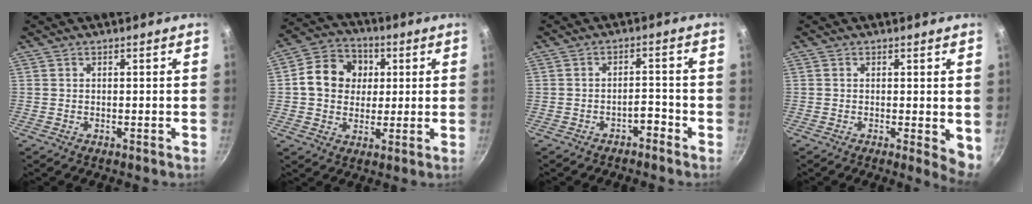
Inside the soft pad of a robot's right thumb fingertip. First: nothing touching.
{"total": 11.8, "force": [2.0, 10.0, 5.9], "torque": [-0.076, 0.013, 0.018]}
{"total": 2.8, "force": [-2.1, 1.1, 1.5], "torque": [-0.013, 0.030, -0.030]}
{"total": 4.5, "force": [-0.1, 1.7, 4.2], "torque": [-0.046, -0.008, -0.001]}